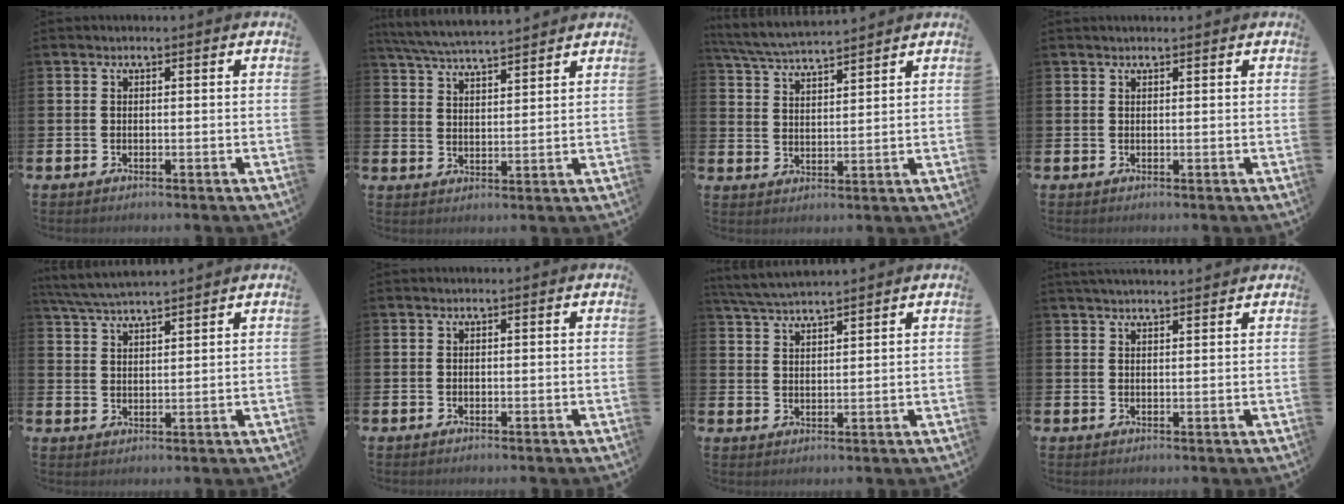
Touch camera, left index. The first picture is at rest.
{"total": 5.9, "force": [5.8, 0.3, 1.3], "torque": [-0.041, -0.029, 0.103]}
{"total": 5.3, "force": [5.2, 0.2, 1.0], "torque": [-0.036, -0.029, 0.090]}
{"total": 0.6, "force": [0.6, 0.0, 0.2], "torque": [0.004, -0.003, 0.009]}
{"total": 4.9, "force": [4.7, 0.1, 1.2], "torque": [-0.037, -0.020, 0.085]}
{"total": 0.0}
{"total": 4.2, "force": [4.1, 0.1, 0.9], "torque": [-0.027, -0.018, 0.075]}
{"total": 2.4, "force": [2.3, 0.2, 0.5], "torque": [-0.006, -0.008, 0.041]}